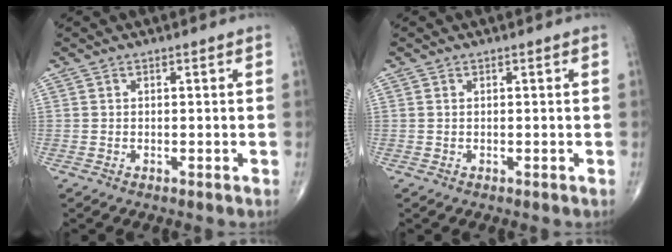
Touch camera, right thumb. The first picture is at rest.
{"total": 0.0}